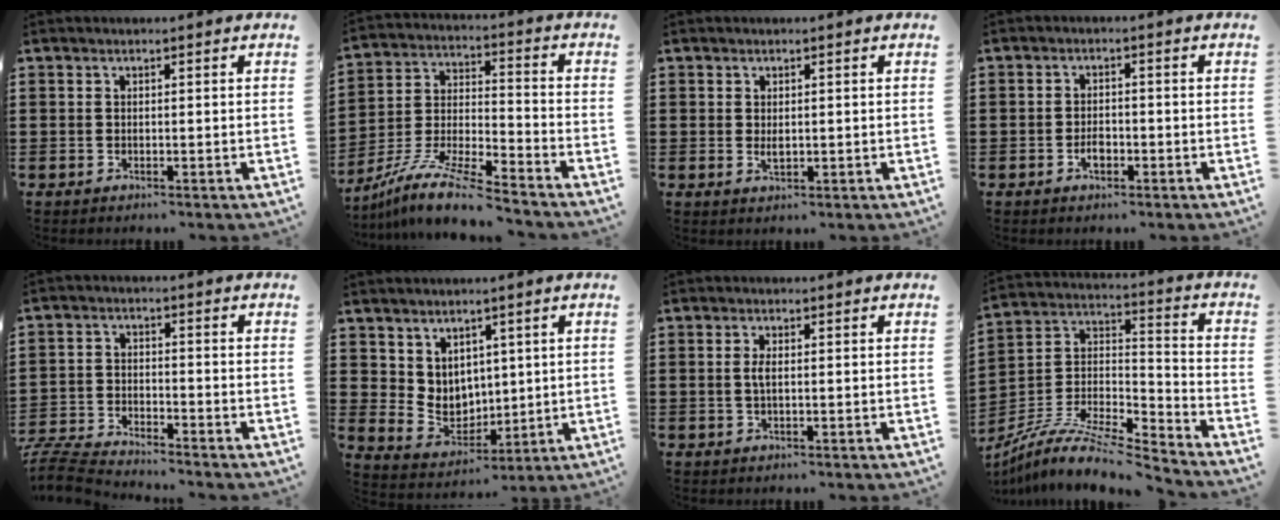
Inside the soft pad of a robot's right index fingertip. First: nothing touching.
{"total": 10.6, "force": [-9.6, 0.6, 4.6], "torque": [-0.090, 0.015, -0.192]}
{"total": 1.3, "force": [0.2, 0.6, 1.2], "torque": [-0.025, 0.000, 0.004]}
{"total": 2.2, "force": [-1.1, 1.1, 1.6], "torque": [-0.033, -0.001, -0.019]}
{"total": 5.4, "force": [-5.4, 0.2, 0.8], "torque": [-0.040, -0.005, -0.115]}
{"total": 5.7, "force": [3.4, 4.4, 1.1], "torque": [-0.039, -0.012, 0.065]}
{"total": 1.9, "force": [0.0, 0.5, 1.8], "torque": [-0.041, -0.002, -0.004]}
{"total": 9.9, "force": [-8.3, 2.5, 4.7], "torque": [-0.096, 0.014, -0.166]}